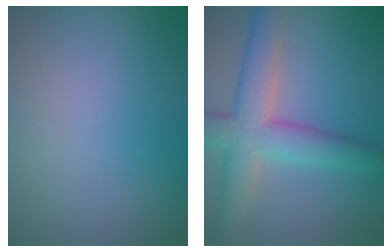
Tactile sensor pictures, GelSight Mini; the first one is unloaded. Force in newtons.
{"total": 6.5, "press": 6.4, "slide": 0.4}